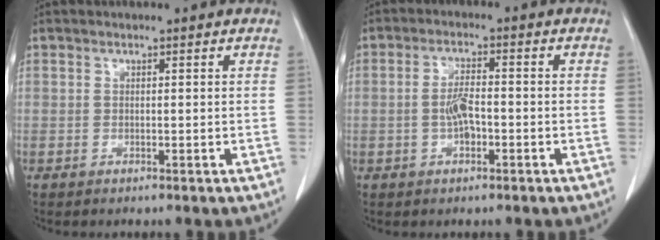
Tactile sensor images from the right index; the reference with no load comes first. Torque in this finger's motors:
{"motor_torque": [0.19, 0.06, 0.10, 0.07]}